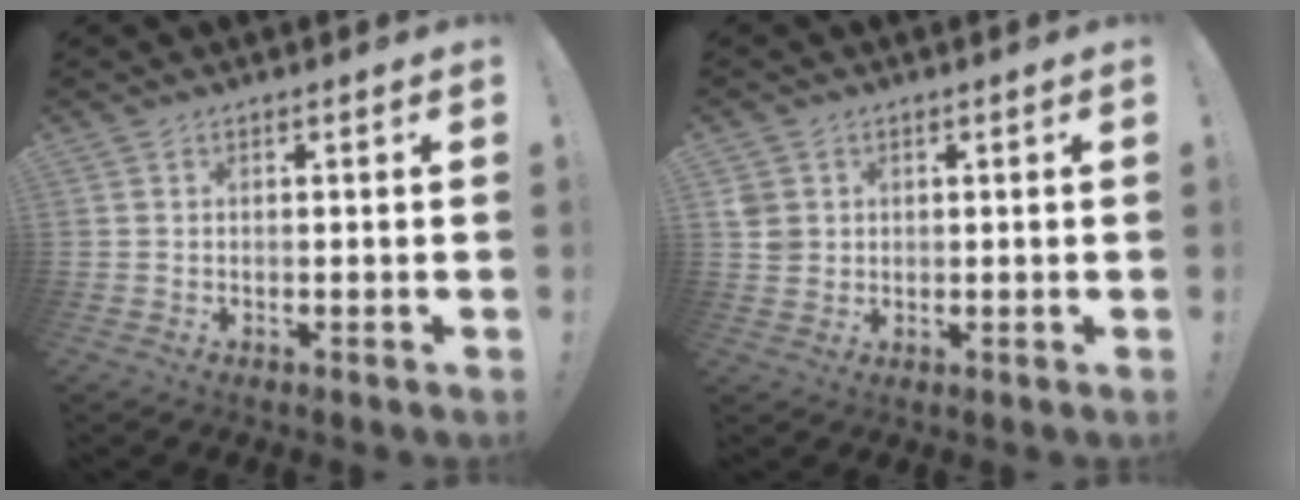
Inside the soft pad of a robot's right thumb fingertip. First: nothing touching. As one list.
[{"total": 3.7, "force": [1.1, 3.3, 1.2], "torque": [-0.020, -0.004, 0.022]}]